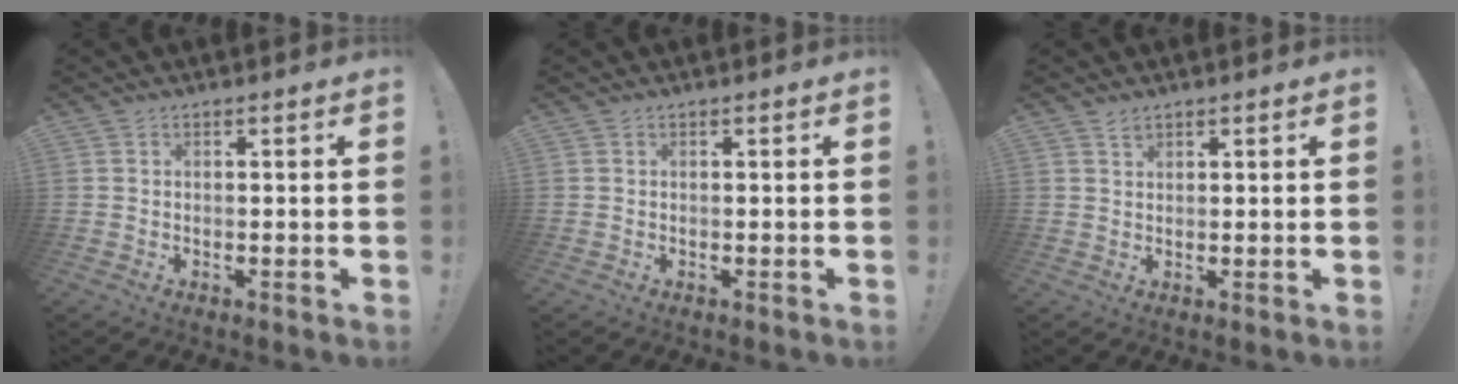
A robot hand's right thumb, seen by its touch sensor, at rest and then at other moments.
{"total": 0.0}
{"total": 1.5, "force": [1.4, 0.5, 0.5], "torque": [0.005, -0.010, 0.023]}